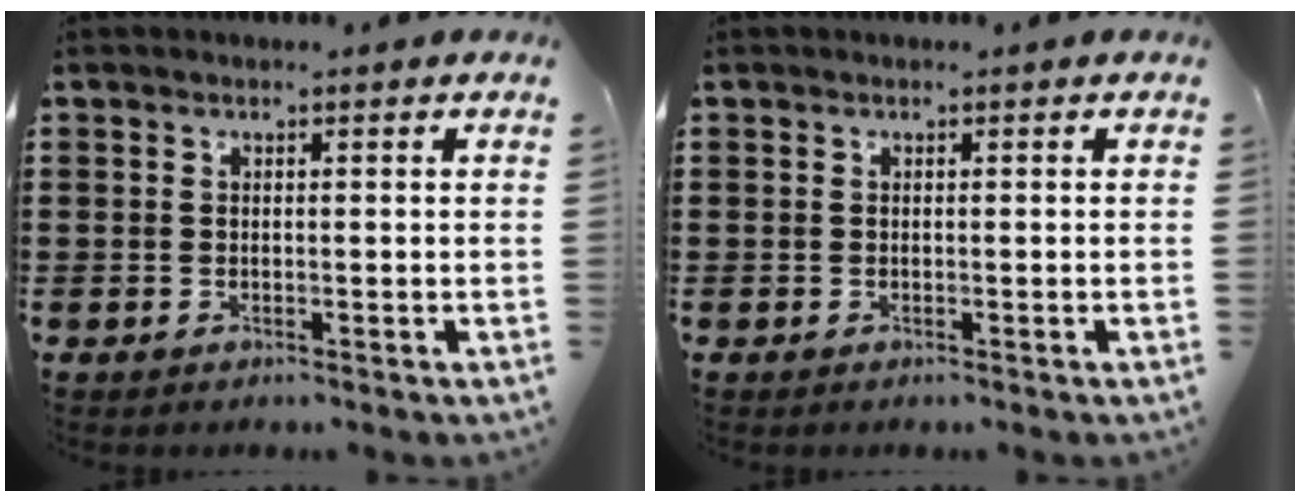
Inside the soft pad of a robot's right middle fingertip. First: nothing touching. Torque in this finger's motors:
{"motor_torque": [0.00, 0.00, 0.00, 0.00]}